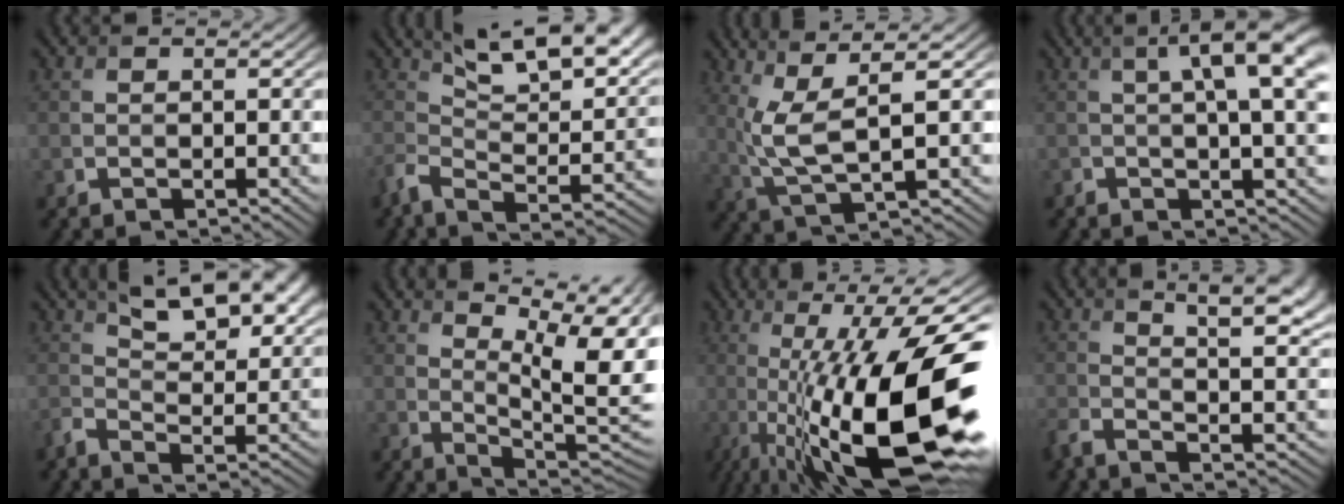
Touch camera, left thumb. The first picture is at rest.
{"total": 10.6, "force": [5.3, 3.8, 8.4], "torque": [-0.170, 0.001, 0.094]}
{"total": 6.9, "force": [2.0, 1.4, 6.4], "torque": [-0.147, 0.013, 0.050]}
{"total": 8.9, "force": [1.4, 2.5, 8.4], "torque": [-0.099, 0.016, 0.022]}
{"total": 8.5, "force": [4.3, 3.7, 6.3], "torque": [-0.124, 0.002, 0.074]}
{"total": 15.1, "force": [6.0, 4.7, 13.1], "torque": [-0.183, 0.038, 0.111]}
{"total": 18.0, "force": [-4.1, 5.6, 16.6], "torque": [-0.268, -0.002, -0.066]}
{"total": 10.3, "force": [1.9, 3.7, 9.4], "torque": [-0.158, -0.002, 0.034]}